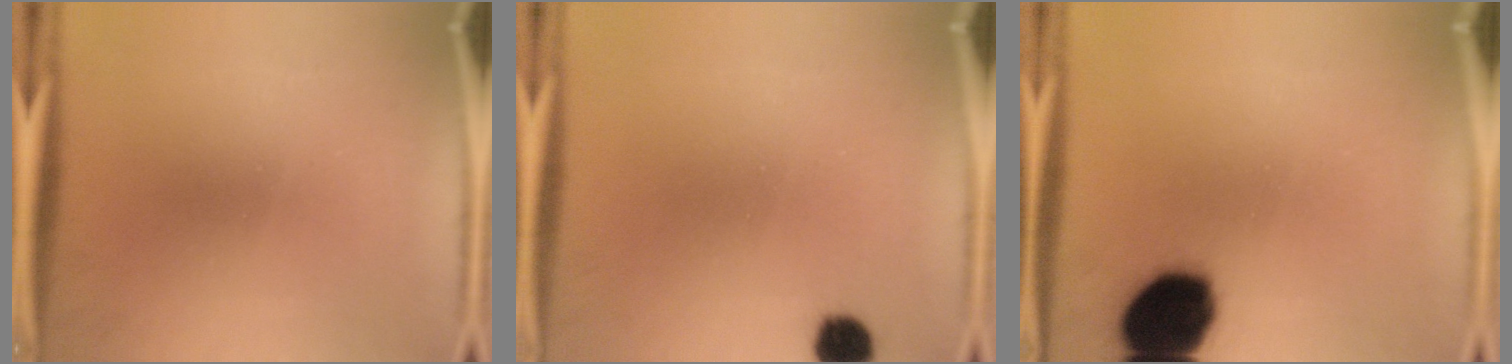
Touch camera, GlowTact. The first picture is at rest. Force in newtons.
{"total": 4.2}
{"total": 18.7}